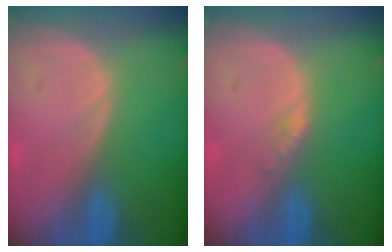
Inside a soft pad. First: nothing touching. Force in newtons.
{"total": 1.2, "press": 1.2, "slide": 0.1}